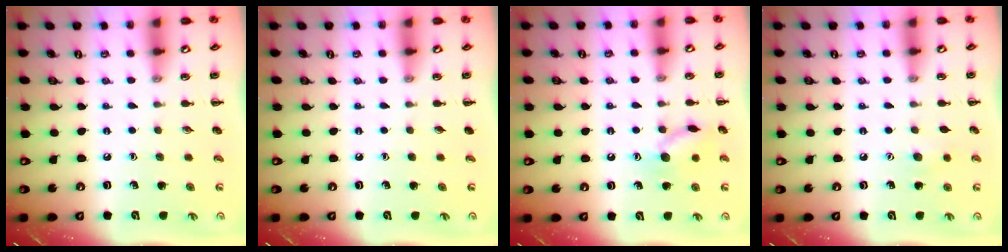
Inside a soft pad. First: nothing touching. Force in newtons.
{"total": 0.0}
{"total": 10.5, "press": 10.5, "slide": 0.6}
{"total": 5.4, "press": 5.3, "slide": 1.2}